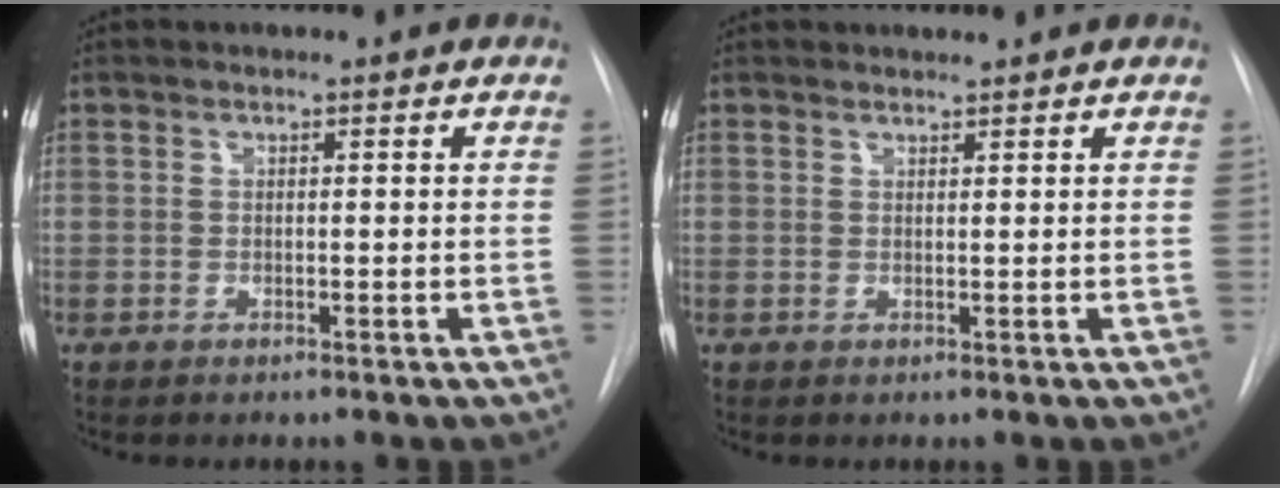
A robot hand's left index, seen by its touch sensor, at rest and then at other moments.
{"total": 1.2, "force": [1.2, 0.0, -0.1], "torque": [-0.006, 0.009, 0.025]}